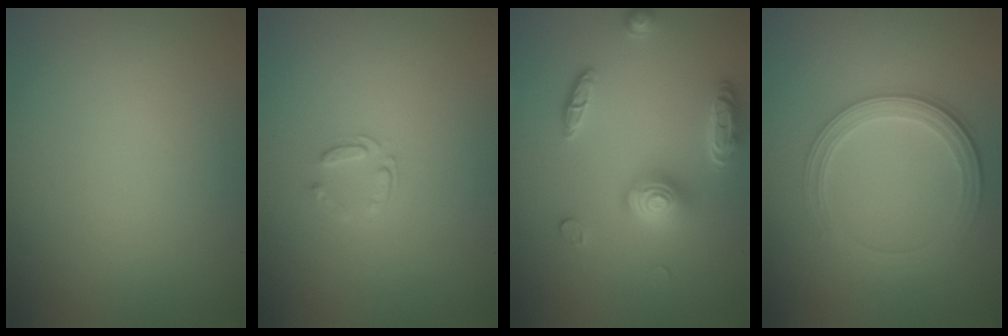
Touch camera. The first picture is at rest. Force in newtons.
{"total": 1.1, "press": 0.7, "slide": 0.9}
{"total": 4.9, "press": 3.7, "slide": 3.2}
{"total": 3.7, "press": 2.9, "slide": 2.4}